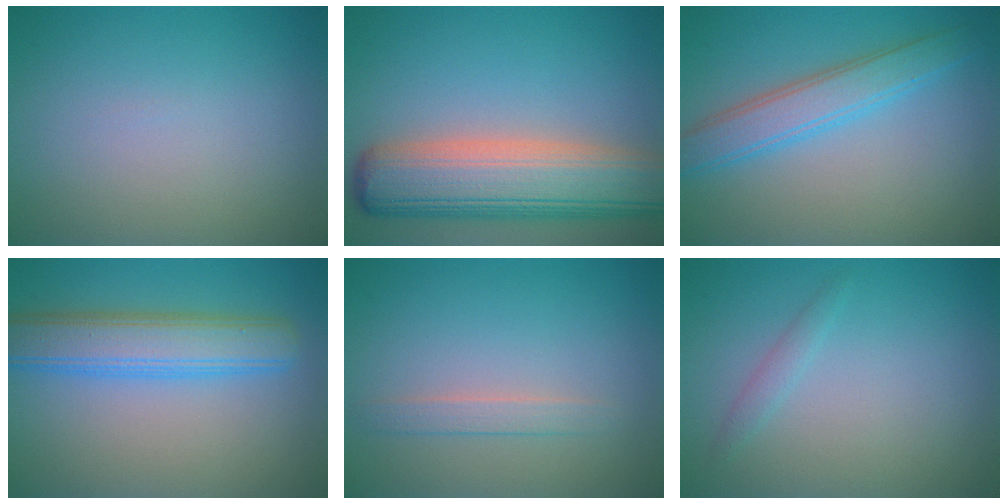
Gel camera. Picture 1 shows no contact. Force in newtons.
{"total": 10.4, "press": 10.4, "slide": 0.7}
{"total": 4.1, "press": 4.1, "slide": 0.2}
{"total": 5.7, "press": 5.7, "slide": 0.2}
{"total": 1.5, "press": 1.5, "slide": 0.1}
{"total": 1.6, "press": 1.6, "slide": 0.1}